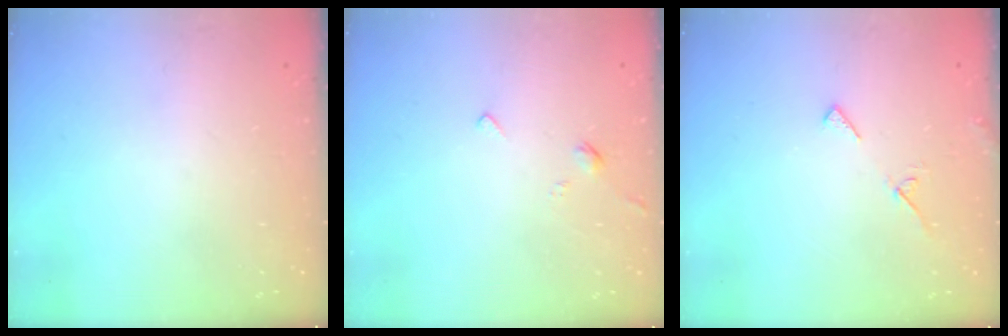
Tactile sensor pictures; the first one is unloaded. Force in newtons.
{"total": 2.4, "press": 2.4, "slide": 0.5}
{"total": 4.3, "press": 4.2, "slide": 0.4}